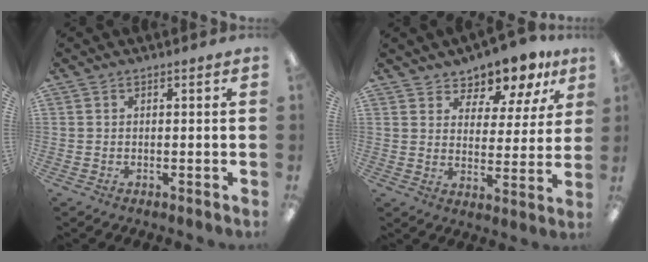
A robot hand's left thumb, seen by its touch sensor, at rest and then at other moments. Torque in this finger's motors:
{"motor_torque": [0.30, 0.30, 0.00, 0.19, 0.08]}